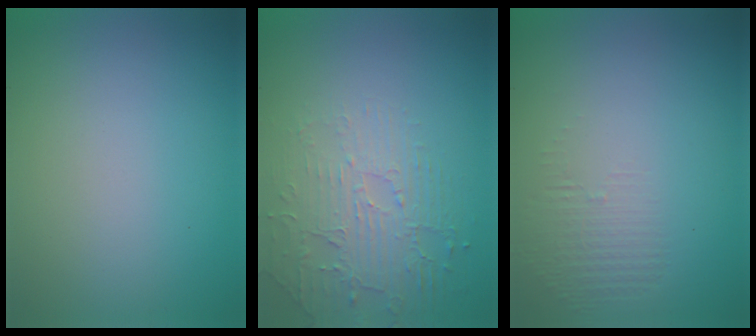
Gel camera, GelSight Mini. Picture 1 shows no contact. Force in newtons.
{"total": 2.6, "press": 2.1, "slide": 1.5}
{"total": 1.2, "press": 0.1, "slide": 1.2}